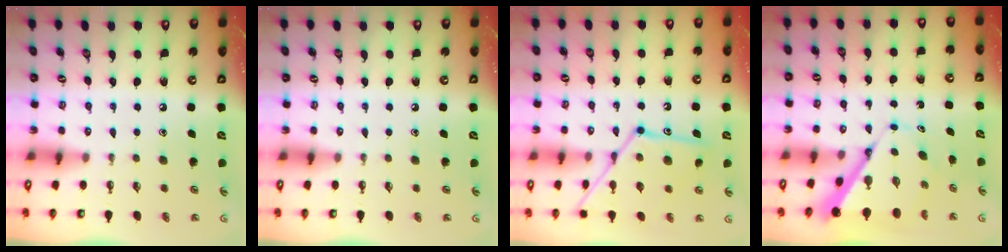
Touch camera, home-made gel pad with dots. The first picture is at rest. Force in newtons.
{"total": 0.0}
{"total": 15.4, "press": 15.3, "slide": 1.1}
{"total": 8.2, "press": 8.1, "slide": 0.8}